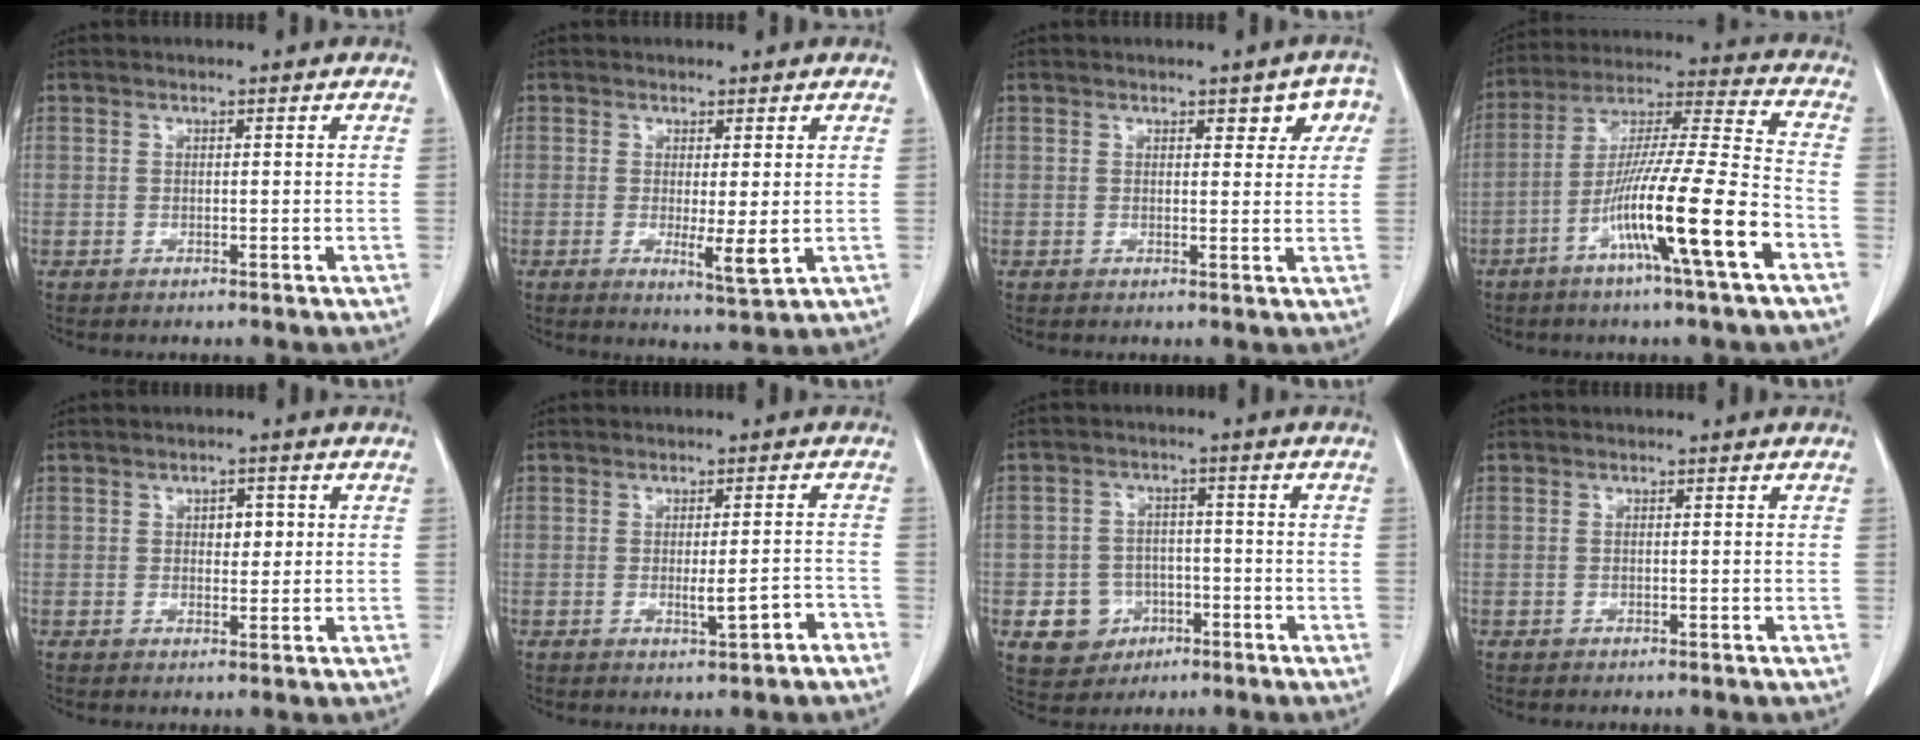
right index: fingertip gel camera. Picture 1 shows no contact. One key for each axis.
{"total": 4.1, "fx": -0.4, "fy": 0.4, "fz": 4.1, "tx": -0.069, "ty": -0.014, "tz": -0.001}
{"total": 4.1, "fx": 1.9, "fy": 2.0, "fz": 3.0, "tx": -0.018, "ty": 0.010, "tz": 0.019}
{"total": 16.6, "fx": -7.3, "fy": -0.6, "fz": 14.9, "tx": -0.275, "ty": -0.008, "tz": -0.130}
{"total": 2.6, "fx": 0.6, "fy": 1.5, "fz": 2.1, "tx": -0.026, "ty": 0.002, "tz": 0.009}
{"total": 3.8, "fx": -1.9, "fy": 0.4, "fz": 3.3, "tx": -0.050, "ty": -0.003, "tz": -0.025}
{"total": 6.4, "fx": -2.5, "fy": 5.7, "fz": 1.6, "tx": -0.028, "ty": 0.009, "tz": -0.028}
{"total": 0.0}